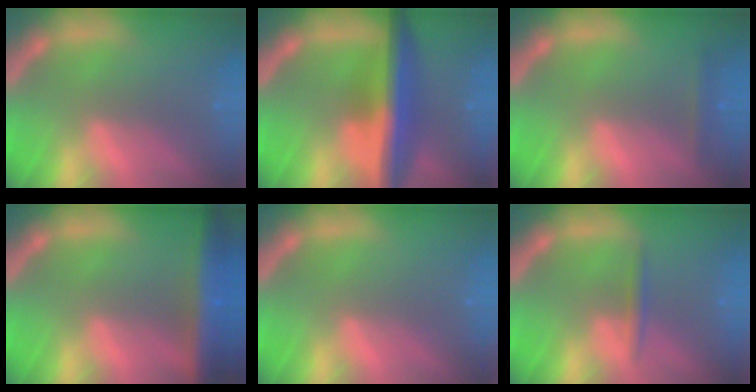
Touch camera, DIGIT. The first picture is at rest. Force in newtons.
{"total": 8.5}
{"total": 1.4}
{"total": 8.0}
{"total": 0.0}
{"total": 1.4}